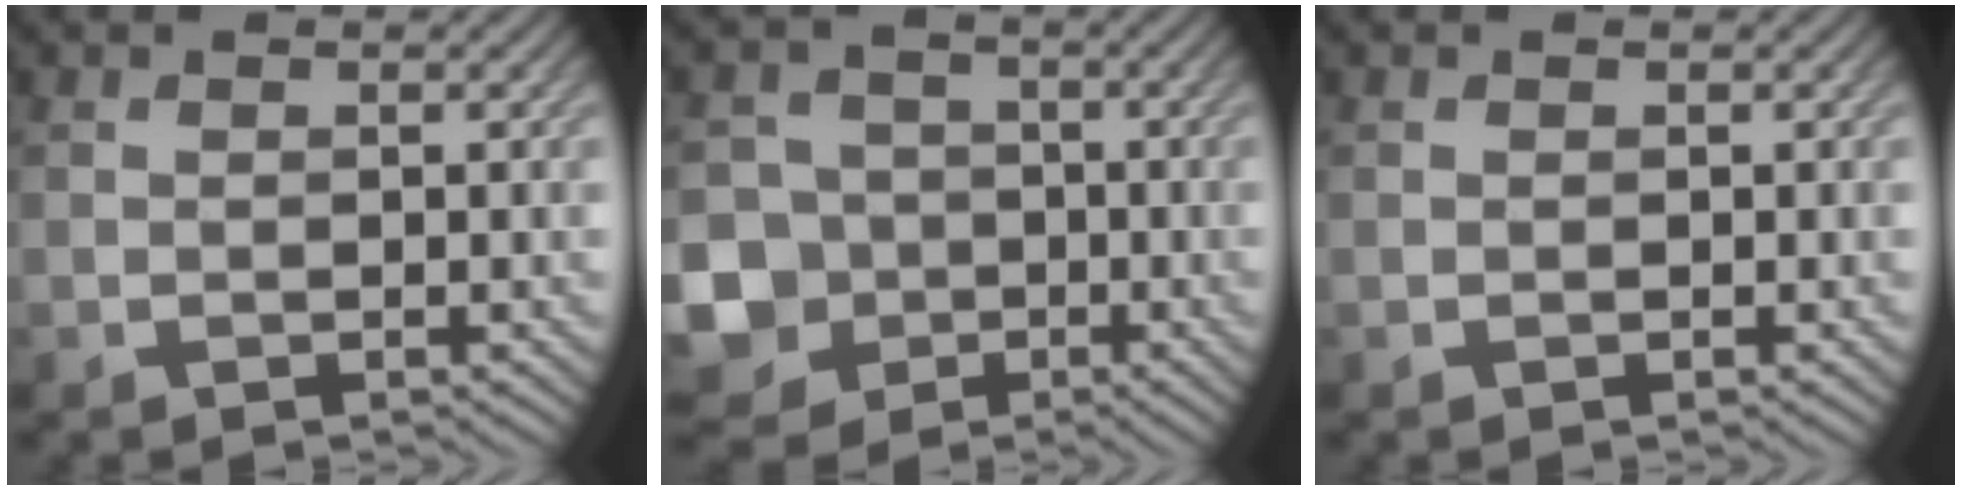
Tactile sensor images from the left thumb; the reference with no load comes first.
{"total": 11.0, "force": [-3.9, 9.9, 3.0], "torque": [-0.107, -0.036, -0.094]}
{"total": 0.0}